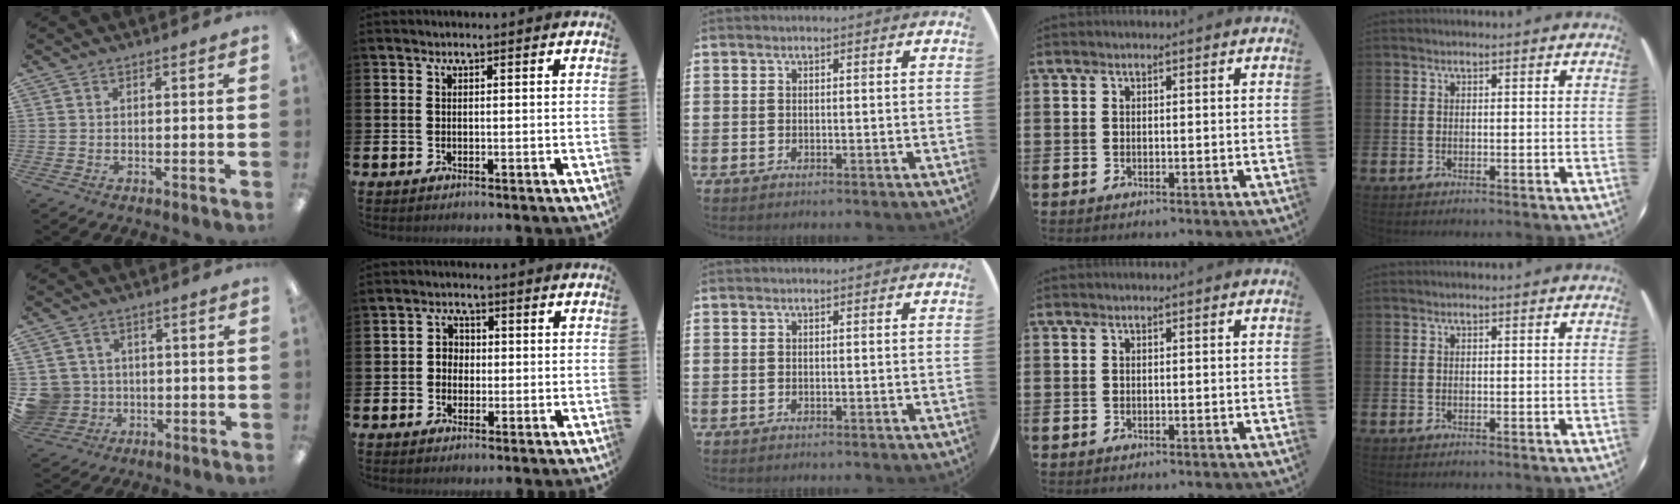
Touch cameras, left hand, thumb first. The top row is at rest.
{"thumb": {"total": 6.8, "force": [0.0, 6.7, 1.0], "torque": [-0.041, 0.009, 0.009]}, "index": {"total": 2.4, "force": [-0.2, 2.3, 0.8], "torque": [-0.007, 0.003, -0.013]}}